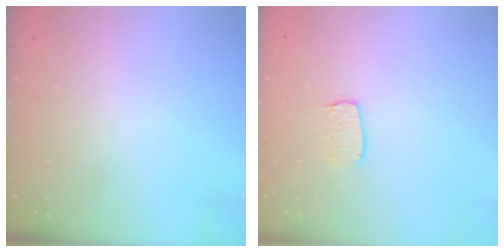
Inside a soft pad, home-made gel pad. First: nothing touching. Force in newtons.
{"total": 6.0, "press": 6.0, "slide": 0.5}